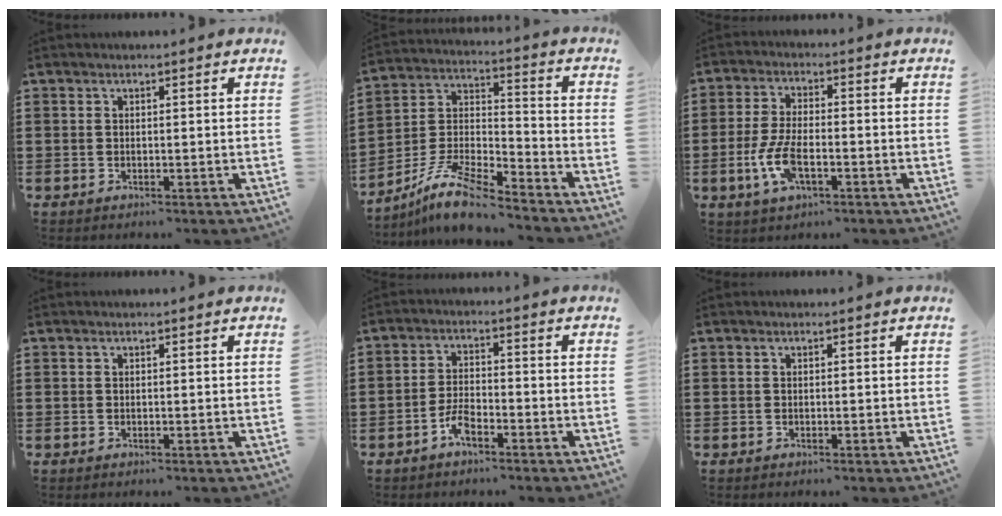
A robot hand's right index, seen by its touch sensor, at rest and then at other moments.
{"total": 10.8, "force": [-9.3, 1.9, 5.2], "torque": [-0.116, 0.016, -0.187]}
{"total": 6.9, "force": [-2.3, 2.9, 5.8], "torque": [-0.138, -0.008, -0.047]}
{"total": 0.0}
{"total": 3.8, "force": [-2.6, 1.4, 2.4], "torque": [-0.065, 0.002, -0.057]}
{"total": 0.0}